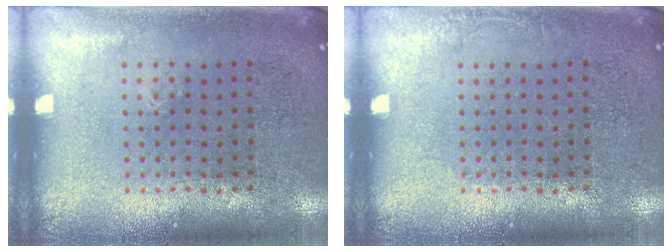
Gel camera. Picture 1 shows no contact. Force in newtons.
{"total": 0.7, "press": 0.7, "slide": 0.1}